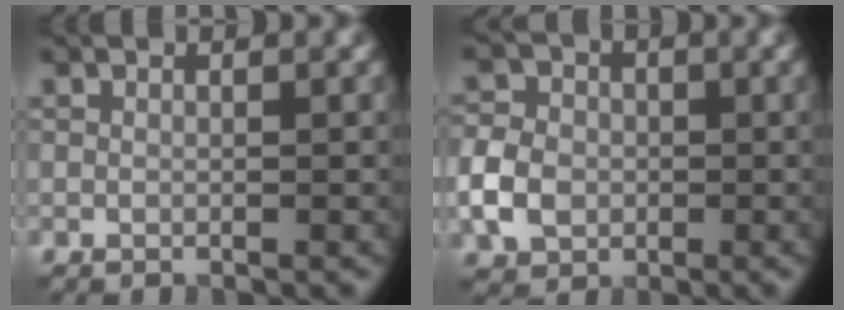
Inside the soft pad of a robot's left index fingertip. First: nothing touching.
{"total": 4.6, "force": [-1.0, 3.7, 2.4], "torque": [-0.050, 0.003, -0.028]}